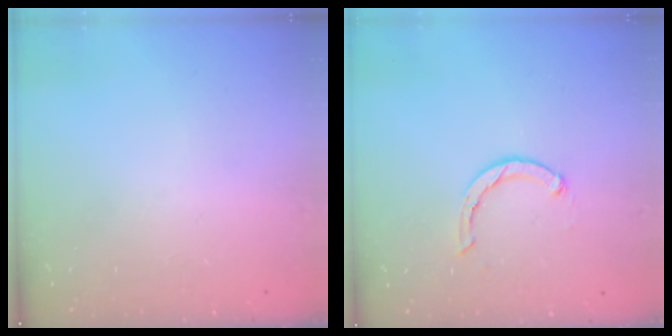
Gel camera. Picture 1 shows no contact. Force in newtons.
{"total": 1.9, "press": 1.9, "slide": 0.3}